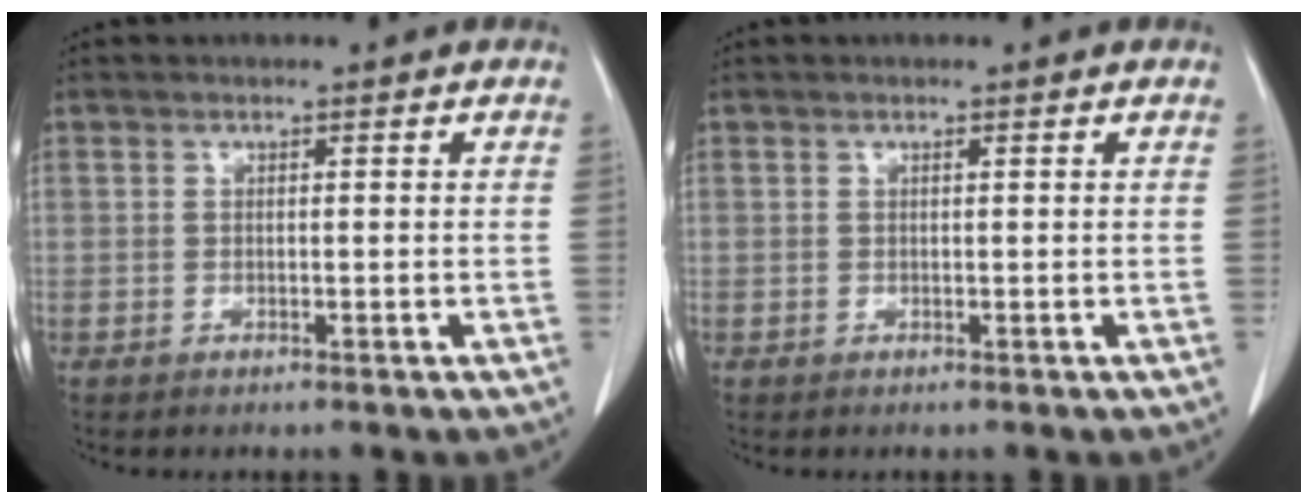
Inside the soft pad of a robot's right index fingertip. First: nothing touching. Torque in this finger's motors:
{"motor_torque": [-0.09, 0.04, 0.01, -0.01]}